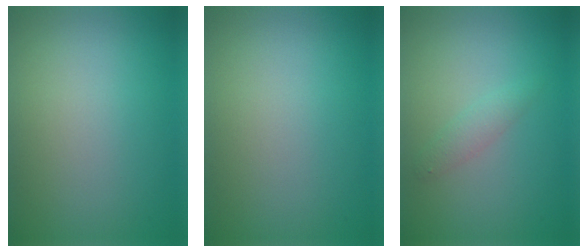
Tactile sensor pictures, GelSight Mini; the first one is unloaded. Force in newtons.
{"total": 0.0}
{"total": 1.4, "press": 1.4, "slide": 0.0}